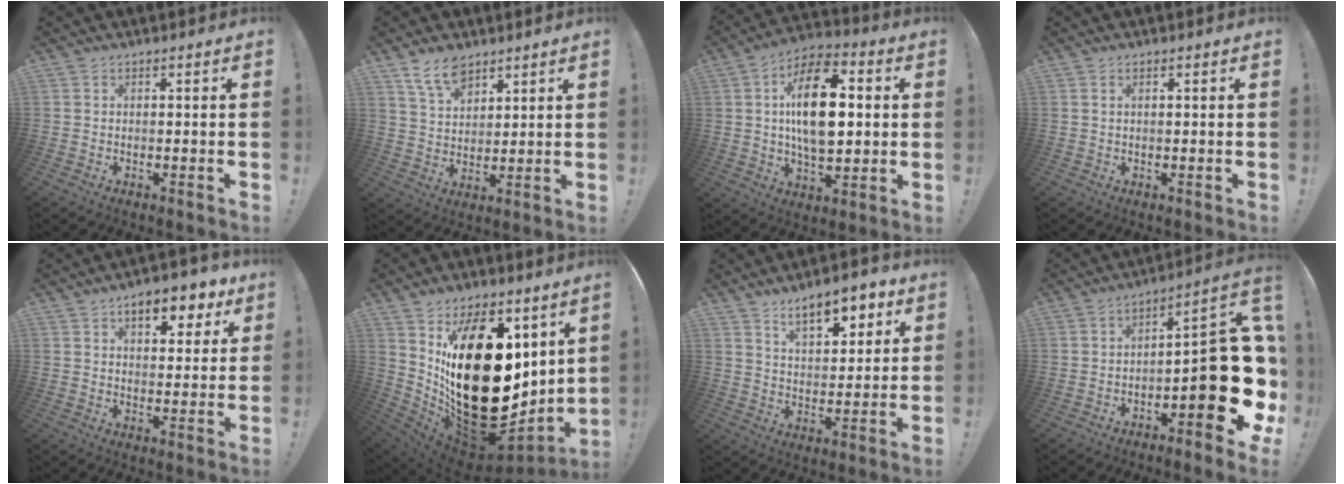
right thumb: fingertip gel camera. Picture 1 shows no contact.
{"total": 9.3, "force": [6.7, 4.8, 4.4], "torque": [-0.081, -0.031, 0.128]}
{"total": 20.9, "force": [2.6, 11.9, 17.0], "torque": [-0.292, 0.012, 0.039]}
{"total": 0.9, "force": [0.4, 0.3, 0.8], "torque": [-0.022, 0.004, 0.009]}
{"total": 10.0, "force": [5.4, 4.4, 7.1], "torque": [-0.088, -0.026, 0.090]}
{"total": 34.4, "force": [2.6, 20.0, 28.0], "torque": [-0.467, -0.038, 0.099]}
{"total": 11.5, "force": [7.5, 4.8, 7.4], "torque": [-0.100, -0.042, 0.127]}
{"total": 18.7, "force": [-4.7, 5.9, 17.1], "torque": [-0.212, 0.021, -0.065]}